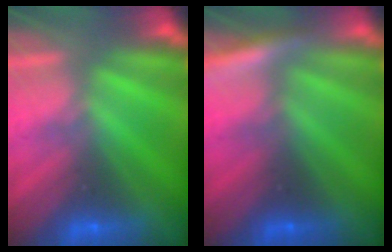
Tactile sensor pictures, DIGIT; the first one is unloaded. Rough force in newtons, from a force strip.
{"total": 3.8}